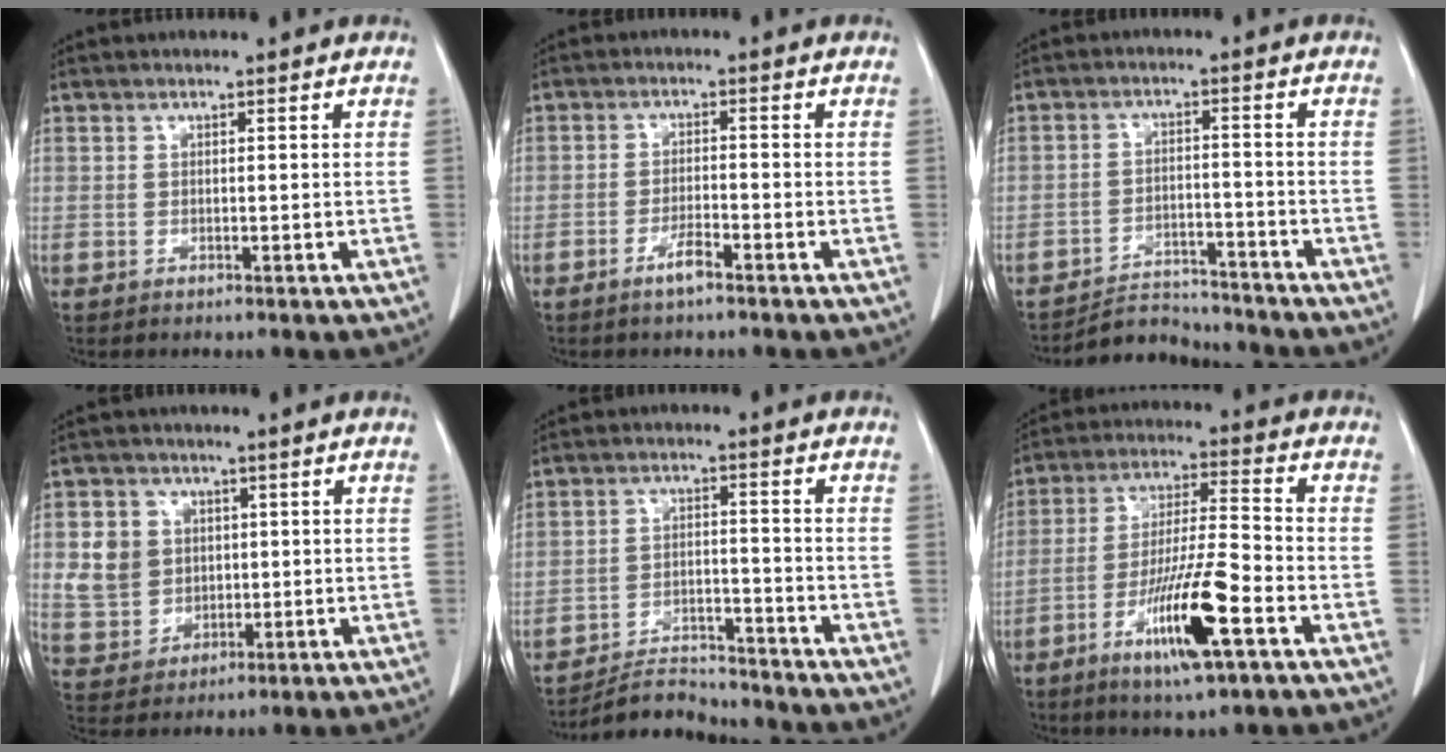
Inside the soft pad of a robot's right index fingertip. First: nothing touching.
{"total": 2.9, "force": [-2.1, 0.2, 2.0], "torque": [-0.038, -0.001, -0.039]}
{"total": 6.0, "force": [-5.8, 1.1, -0.9], "torque": [0.016, 0.008, -0.095]}
{"total": 7.3, "force": [1.6, 6.7, 2.5], "torque": [-0.061, 0.017, 0.041]}
{"total": 6.6, "force": [-6.6, 1.0, -0.4], "torque": [0.008, 0.003, -0.110]}
{"total": 13.5, "force": [-6.1, 1.0, 12.1], "torque": [-0.226, -0.016, -0.108]}